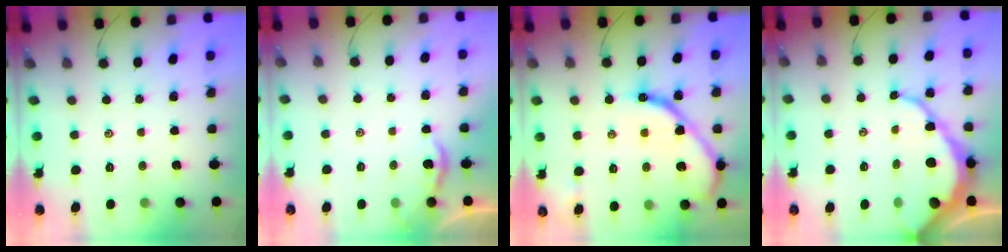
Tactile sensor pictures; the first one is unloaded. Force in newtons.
{"total": 2.0, "press": 2.0, "slide": 0.2}
{"total": 13.8, "press": 13.7, "slide": 1.2}
{"total": 11.3, "press": 11.2, "slide": 1.3}